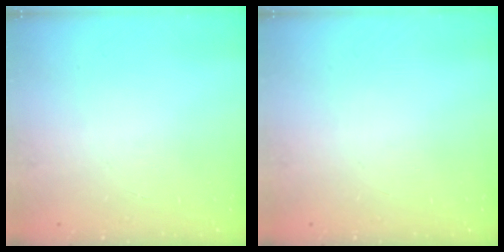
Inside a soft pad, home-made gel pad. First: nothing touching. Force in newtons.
{"total": 0.0}